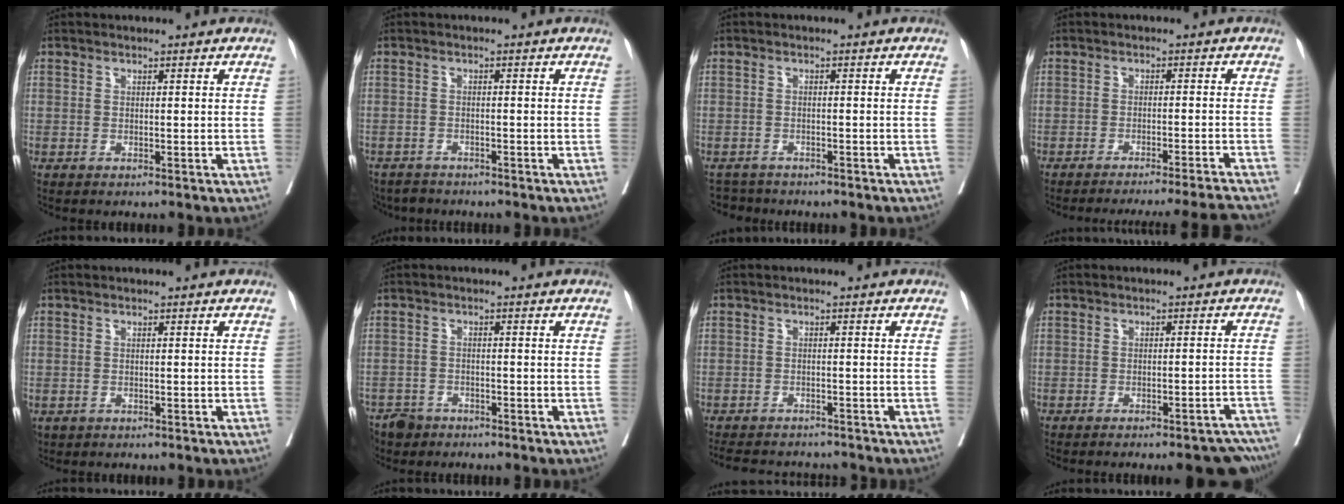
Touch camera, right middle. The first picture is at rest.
{"total": 4.6, "force": [-4.3, 1.6, 0.1], "torque": [0.004, -0.008, -0.072]}
{"total": 4.1, "force": [-3.9, 1.5, 0.1], "torque": [-0.003, -0.005, -0.059]}
{"total": 13.0, "force": [-12.3, -2.6, 3.3], "torque": [-0.029, -0.015, -0.162]}
{"total": 1.3, "force": [-0.5, 1.1, 0.5], "torque": [-0.013, 0.000, 0.001]}
{"total": 4.9, "force": [-3.9, 2.8, 0.7], "torque": [-0.013, -0.002, -0.070]}
{"total": 9.8, "force": [-9.1, 2.4, 2.5], "torque": [-0.049, 0.002, -0.121]}
{"total": 12.8, "force": [-11.9, 2.5, 4.3], "torque": [-0.031, 0.017, -0.126]}